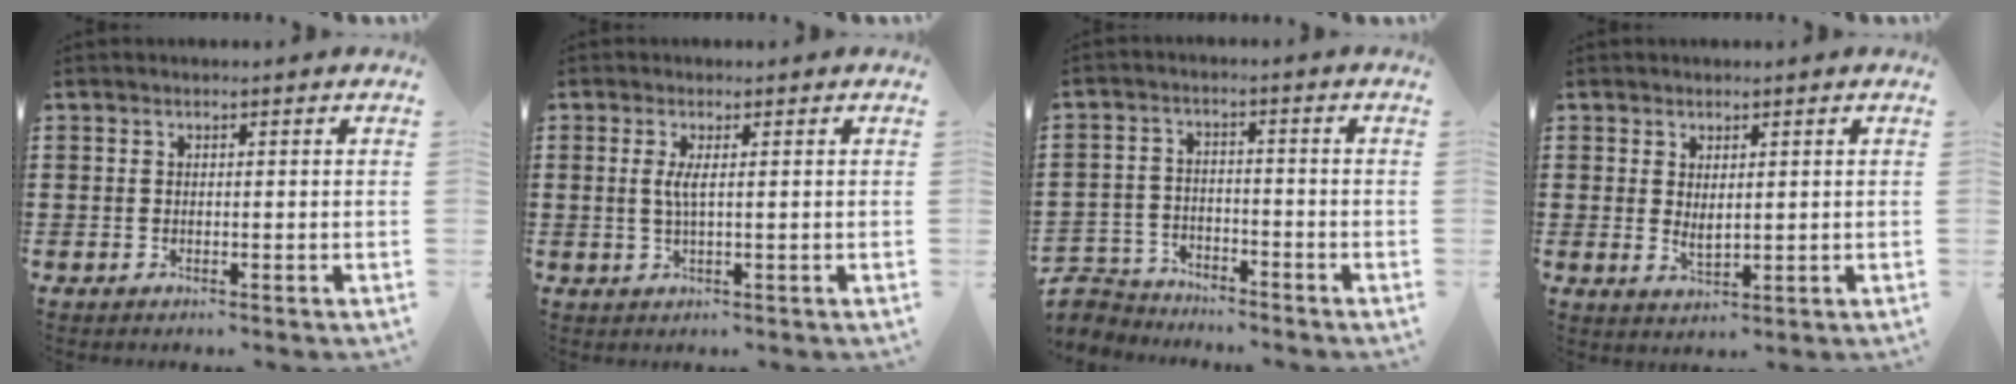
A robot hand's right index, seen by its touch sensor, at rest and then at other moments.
{"total": 2.3, "force": [0.2, 0.2, 2.3], "torque": [-0.053, -0.007, 0.001]}
{"total": 4.3, "force": [-4.2, 1.1, -0.2], "torque": [-0.020, -0.002, -0.093]}
{"total": 2.1, "force": [0.9, 0.9, 1.7], "torque": [-0.033, 0.001, 0.017]}